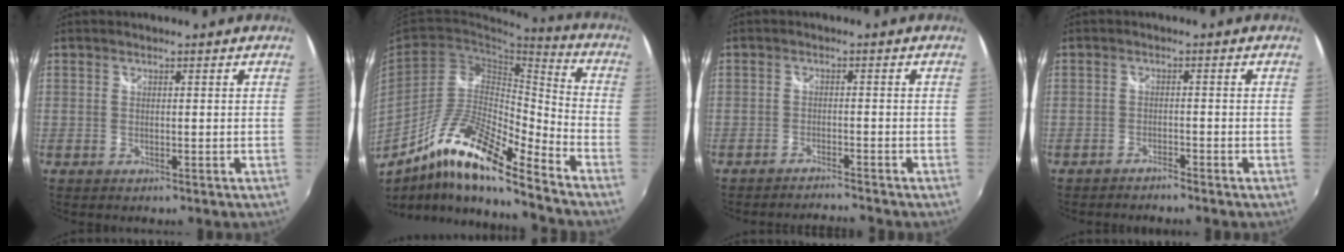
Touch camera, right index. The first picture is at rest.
{"total": 16.6, "force": [-11.8, 2.6, 11.4], "torque": [-0.213, -0.005, -0.231]}
{"total": 3.8, "force": [-3.7, -0.2, 0.7], "torque": [-0.029, -0.006, -0.065]}
{"total": 2.0, "force": [-2.0, 0.3, 0.5], "torque": [-0.023, -0.005, -0.036]}